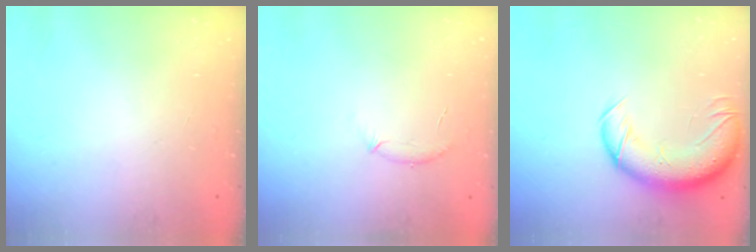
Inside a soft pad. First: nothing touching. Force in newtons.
{"total": 6.1, "press": 5.9, "slide": 1.4}
{"total": 13.3, "press": 12.8, "slide": 3.6}